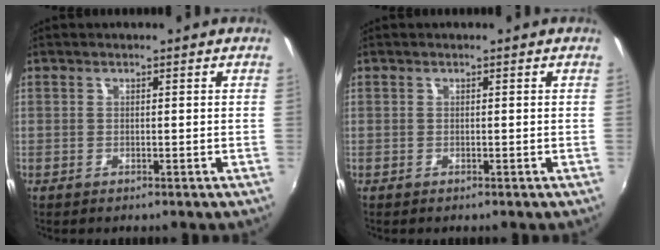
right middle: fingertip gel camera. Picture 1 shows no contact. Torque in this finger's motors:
{"motor_torque": [0.19, -0.18, 0.03, 0.00]}